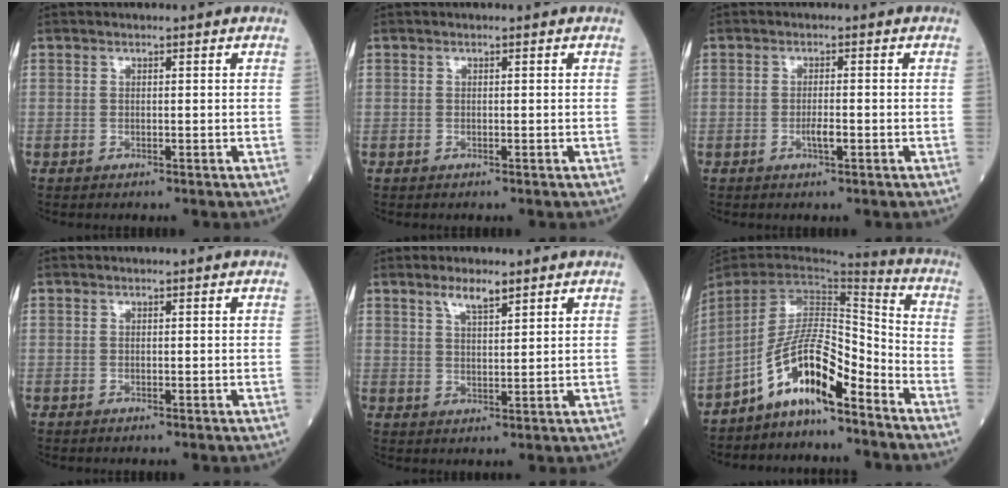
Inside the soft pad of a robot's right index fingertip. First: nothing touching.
{"total": 0.0}
{"total": 2.1, "force": [-0.7, 0.4, 1.9], "torque": [-0.038, -0.001, -0.011]}
{"total": 0.0}
{"total": 3.9, "force": [2.8, 0.7, 2.7], "torque": [-0.054, 0.002, 0.051]}
{"total": 11.8, "force": [-8.0, 2.8, 8.2], "torque": [-0.154, 0.021, -0.150]}